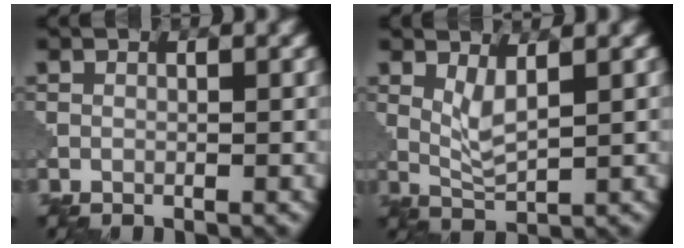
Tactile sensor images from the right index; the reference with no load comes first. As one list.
[{"total": 2.5, "force": [1.0, 0.6, 2.2], "torque": [-0.052, -0.008, 0.024]}]